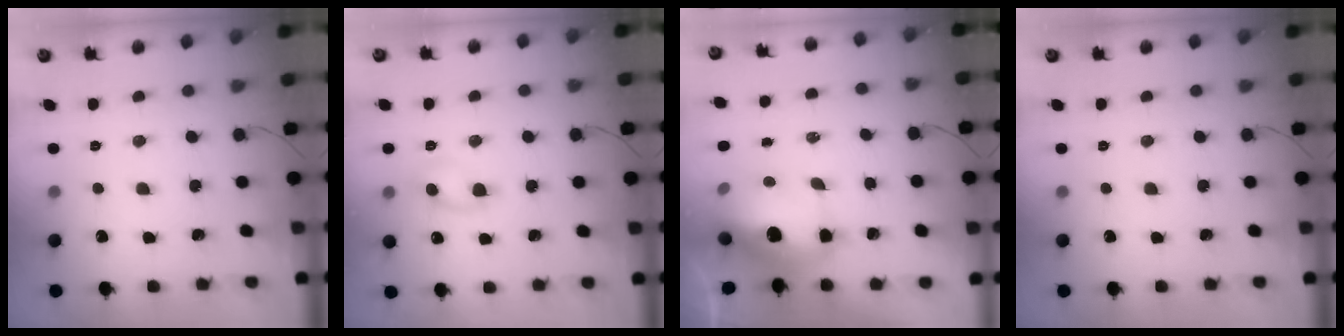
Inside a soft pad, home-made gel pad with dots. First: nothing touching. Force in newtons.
{"total": 3.8, "press": 3.6, "slide": 1.3}
{"total": 14.6, "press": 13.5, "slide": 5.6}
{"total": 0.0}